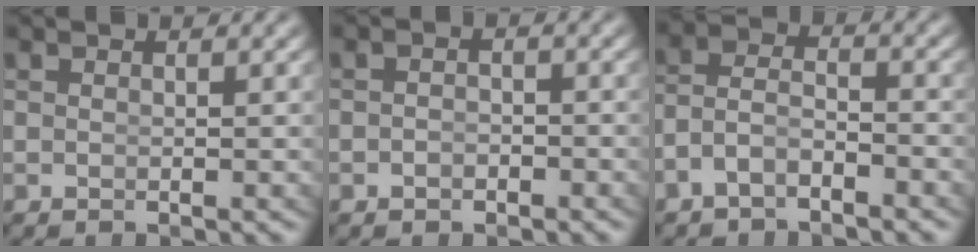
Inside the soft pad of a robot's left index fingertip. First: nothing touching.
{"total": 1.2, "force": [-1.1, 0.5, 0.4], "torque": [-0.005, -0.009, -0.016]}
{"total": 4.1, "force": [-2.5, 2.7, 1.9], "torque": [-0.050, -0.022, -0.039]}